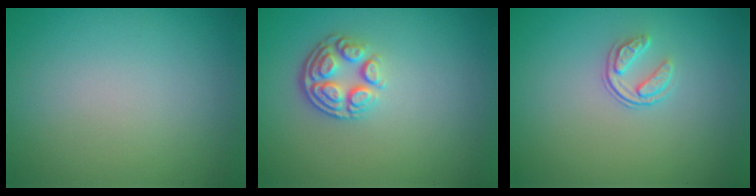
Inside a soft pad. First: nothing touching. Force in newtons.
{"total": 3.6, "press": 2.6, "slide": 2.4}
{"total": 1.7, "press": 1.1, "slide": 1.3}